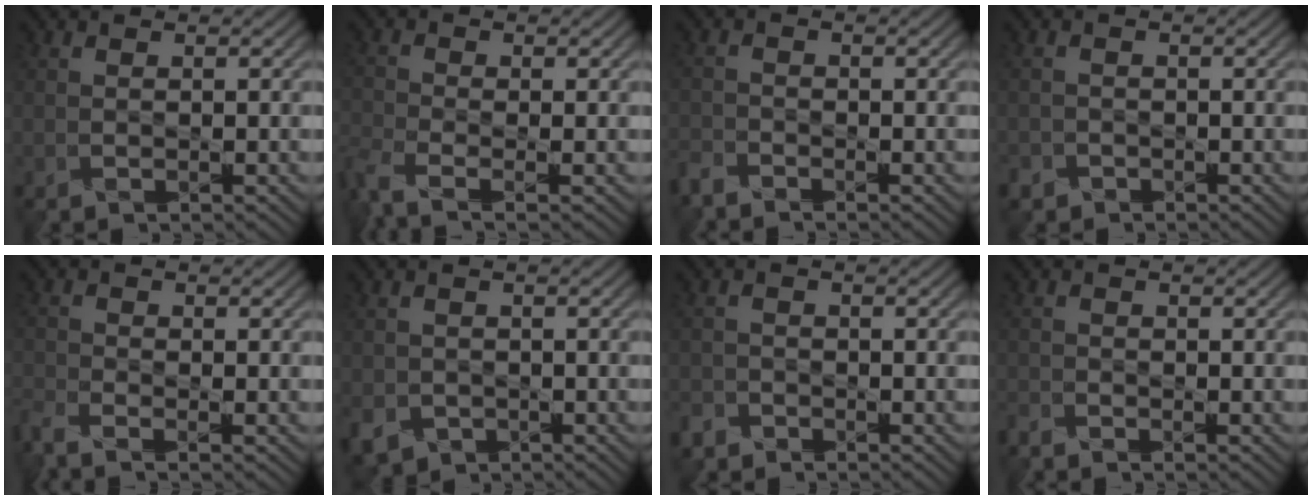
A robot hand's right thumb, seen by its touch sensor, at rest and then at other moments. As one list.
[{"total": 5.6, "force": [-3.6, 2.0, 3.7], "torque": [-0.091, -0.020, -0.080]}, {"total": 2.5, "force": [-2.4, 0.5, 0.5], "torque": [-0.016, -0.009, -0.060]}, {"total": 1.7, "force": [-1.3, 1.1, 0.2], "torque": [-0.004, -0.005, -0.032]}, {"total": 4.3, "force": [-3.4, 1.1, 2.5], "torque": [-0.061, -0.017, -0.077]}, {"total": 3.4, "force": [-1.6, 2.8, 1.0], "torque": [-0.031, -0.016, -0.033]}, {"total": 2.1, "force": [-1.8, 1.1, 0.3], "torque": [-0.009, -0.003, -0.045]}, {"total": 1.9, "force": [-1.9, 0.3, 0.4], "torque": [-0.014, -0.011, -0.046]}]